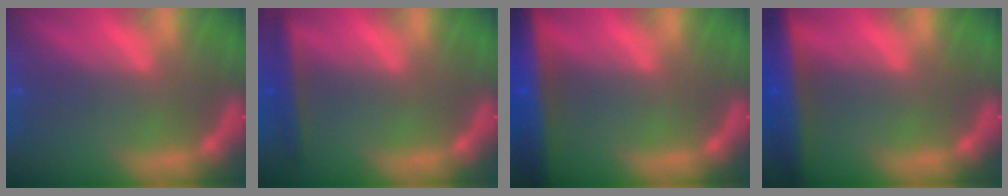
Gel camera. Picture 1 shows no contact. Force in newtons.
{"total": 3.0}
{"total": 9.0}
{"total": 6.9}